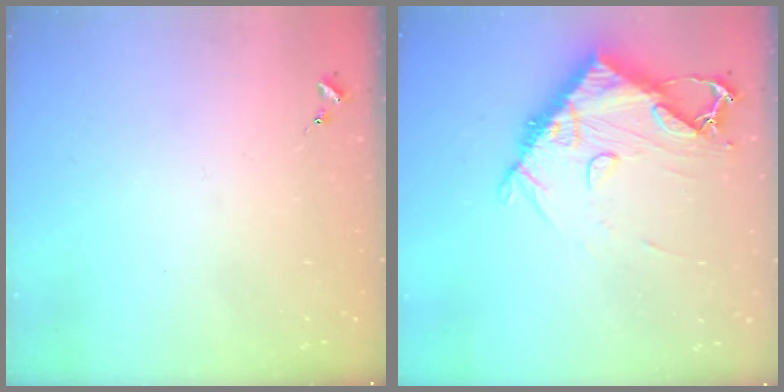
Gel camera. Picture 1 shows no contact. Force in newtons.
{"total": 13.0, "press": 12.9, "slide": 1.5}